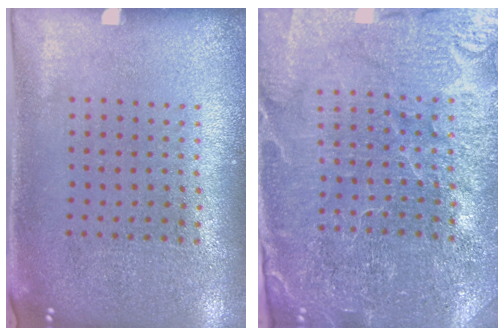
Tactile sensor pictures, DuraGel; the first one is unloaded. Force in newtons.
{"total": 4.2, "press": 4.0, "slide": 1.2}